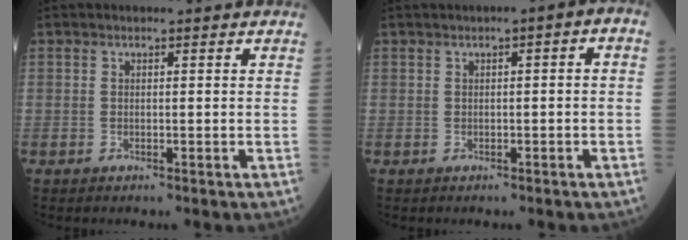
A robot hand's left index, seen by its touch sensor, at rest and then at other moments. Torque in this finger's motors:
{"motor_torque": [0.18, -0.71, -0.11, 0.03]}